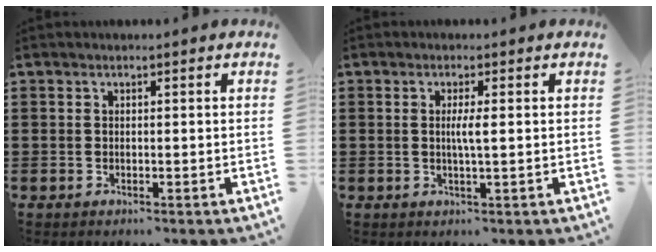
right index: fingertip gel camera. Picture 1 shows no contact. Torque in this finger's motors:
{"motor_torque": [0.49, -0.05, 0.19, 0.08]}